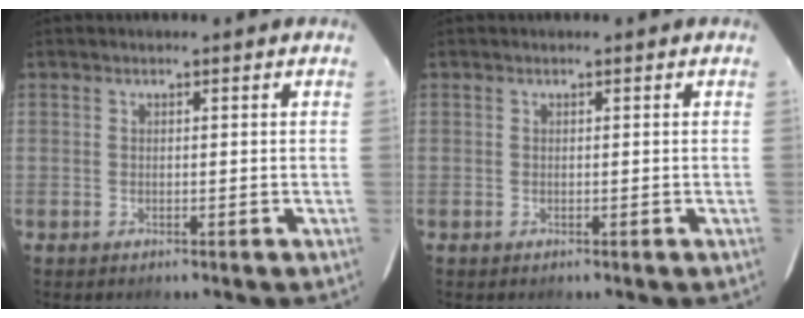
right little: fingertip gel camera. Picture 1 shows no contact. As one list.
[{"total": 0.0}]